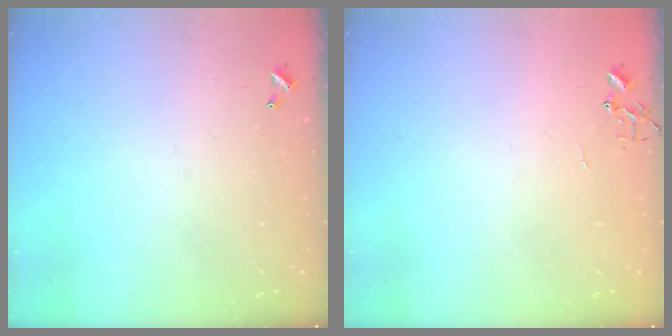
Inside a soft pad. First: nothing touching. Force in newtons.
{"total": 0.0}